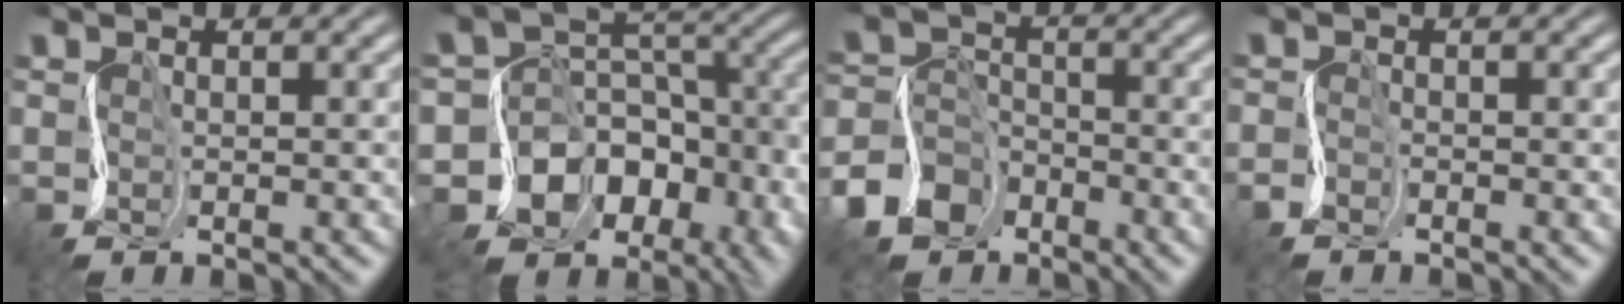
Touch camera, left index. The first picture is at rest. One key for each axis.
{"total": 12.9, "fx": -6.2, "fy": 10.4, "fz": 4.5, "tx": -0.067, "ty": 0.000, "tz": -0.101}
{"total": 6.0, "fx": -4.1, "fy": 4.1, "fz": 1.5, "tx": -0.027, "ty": -0.002, "tz": -0.083}
{"total": 0.9, "fx": -0.9, "fy": 0.1, "fz": 0.0, "tx": -0.005, "ty": -0.002, "tz": -0.023}